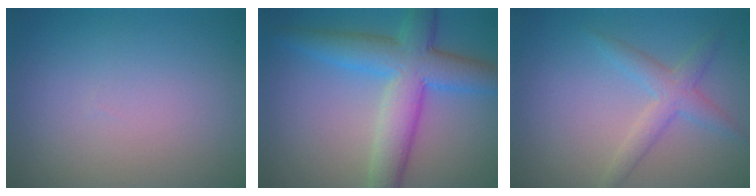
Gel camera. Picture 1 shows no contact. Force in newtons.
{"total": 7.4, "press": 7.4, "slide": 0.2}
{"total": 2.5, "press": 2.5, "slide": 0.2}